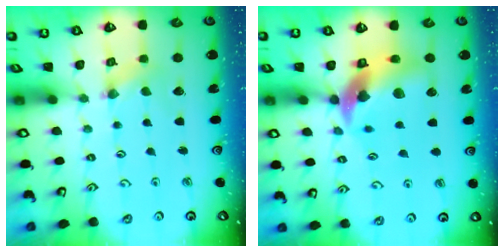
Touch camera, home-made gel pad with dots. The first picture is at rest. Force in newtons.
{"total": 13.1, "press": 13.0, "slide": 1.7}